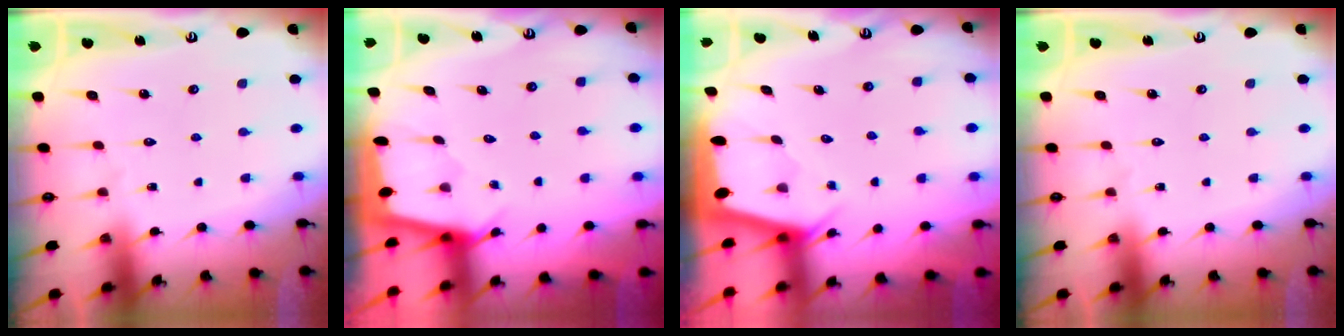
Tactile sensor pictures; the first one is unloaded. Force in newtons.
{"total": 2.2, "press": 2.2, "slide": 0.3}
{"total": 2.1, "press": 2.1, "slide": 0.3}
{"total": 0.0}